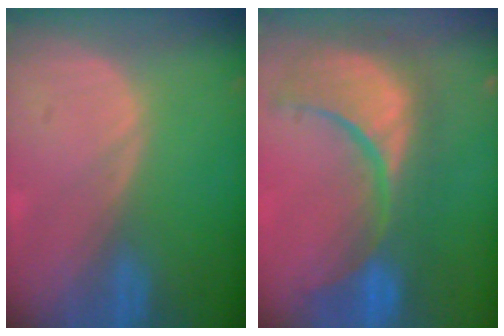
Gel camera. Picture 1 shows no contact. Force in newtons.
{"total": 13.0, "press": 11.5, "slide": 6.1}